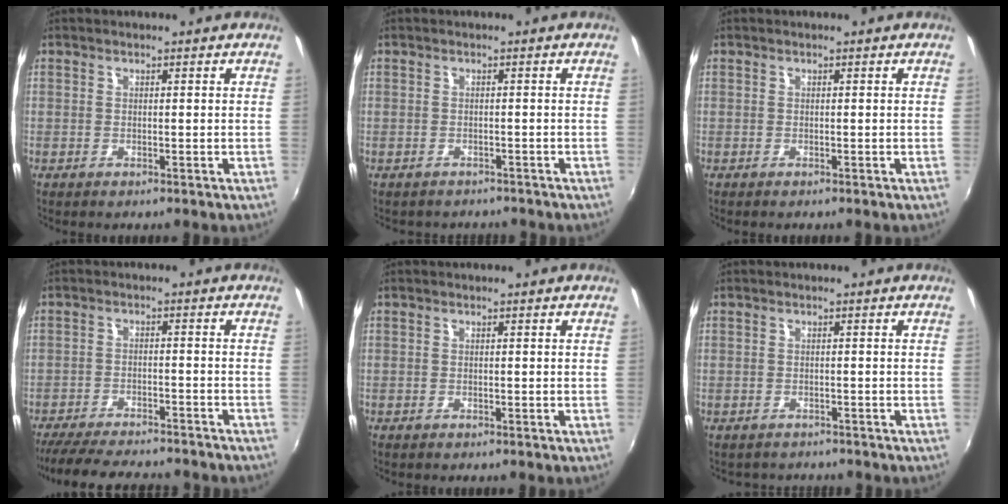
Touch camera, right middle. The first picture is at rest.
{"total": 2.5, "force": [-1.8, 1.7, 0.0], "torque": [-0.005, 0.004, -0.024]}
{"total": 0.0}
{"total": 17.5, "force": [-15.3, 3.4, 7.9], "torque": [-0.156, -0.030, -0.223]}
{"total": 0.6, "force": [-0.5, 0.4, 0.1], "torque": [-0.005, -0.004, -0.011]}
{"total": 2.3, "force": [-1.9, 1.2, 0.1], "torque": [-0.009, -0.006, -0.028]}